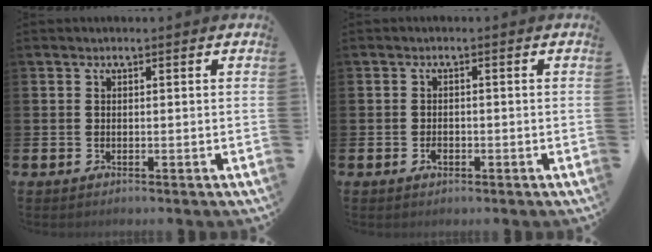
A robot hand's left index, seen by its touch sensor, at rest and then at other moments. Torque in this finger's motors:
{"motor_torque": [0.33, 0.31, -0.02, 0.00]}